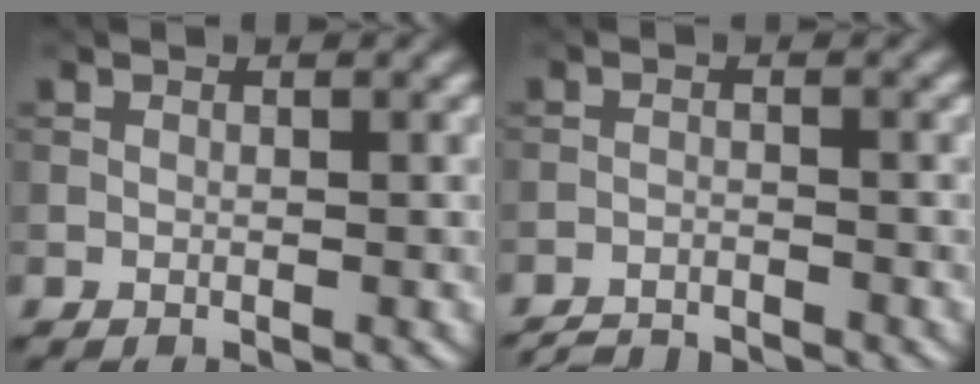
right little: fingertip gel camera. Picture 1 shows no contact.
{"total": 3.5, "force": [-3.4, 0.3, 0.8], "torque": [-0.017, -0.005, -0.066]}